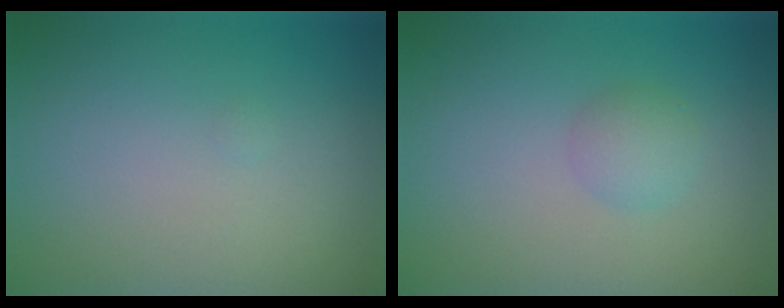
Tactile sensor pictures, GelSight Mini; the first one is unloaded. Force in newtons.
{"total": 1.7, "press": 1.7, "slide": 0.0}